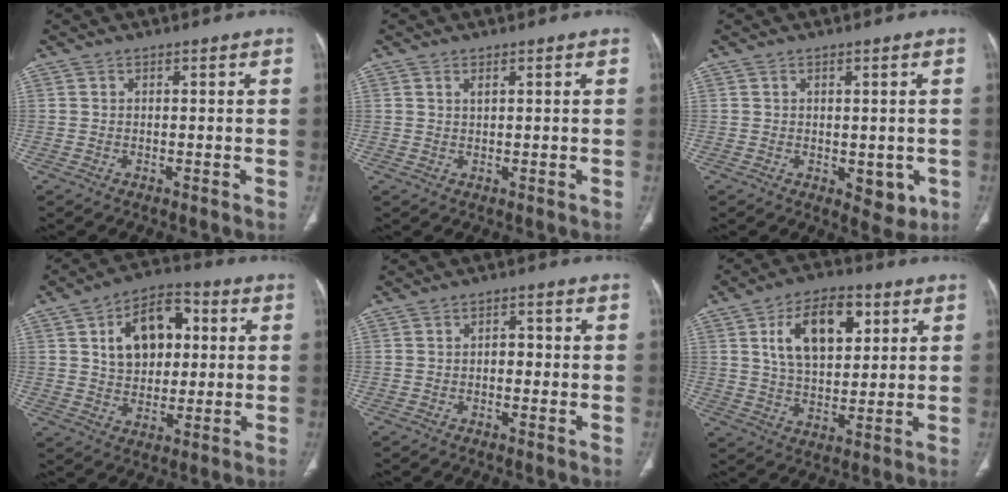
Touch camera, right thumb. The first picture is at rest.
{"total": 1.0, "force": [0.6, 0.4, 0.6], "torque": [-0.012, 0.000, 0.012]}
{"total": 4.6, "force": [-0.8, 2.9, 3.5], "torque": [-0.022, -0.008, -0.001]}
{"total": 13.6, "force": [3.2, 9.1, 9.6], "torque": [-0.118, 0.008, 0.049]}
{"total": 2.4, "force": [-0.2, 1.6, 1.7], "torque": [-0.014, 0.010, -0.008]}
{"total": 14.2, "force": [4.9, 8.1, 10.6], "torque": [-0.150, -0.006, 0.086]}